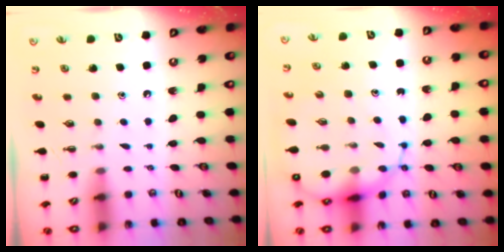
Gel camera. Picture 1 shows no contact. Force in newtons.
{"total": 16.0, "press": 15.6, "slide": 3.4}